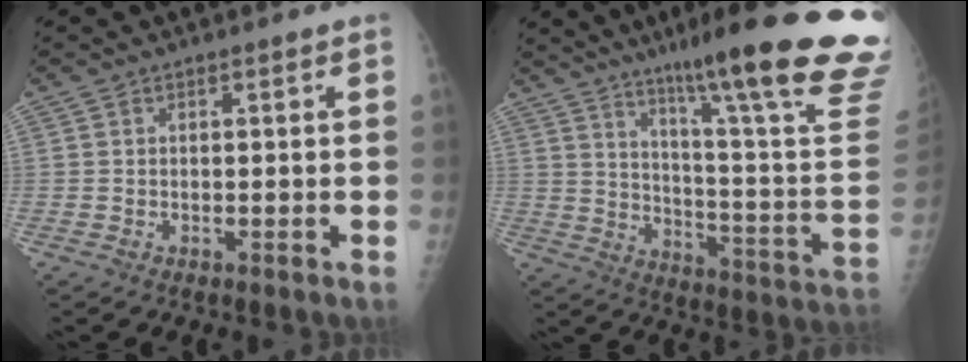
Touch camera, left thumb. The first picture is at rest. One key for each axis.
{"total": 29.7, "fx": 19.4, "fy": 2.5, "fz": 22.4, "tx": -0.261, "ty": -0.096, "tz": 0.274}